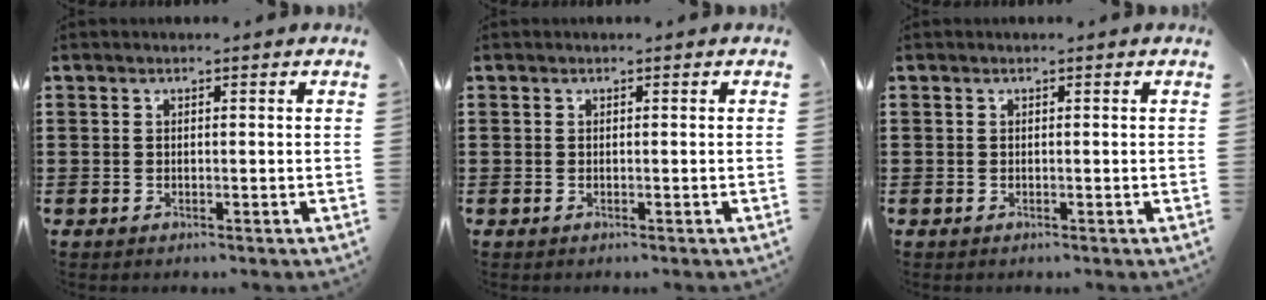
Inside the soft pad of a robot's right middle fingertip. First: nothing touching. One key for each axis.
{"total": 0.0}
{"total": 0.0}